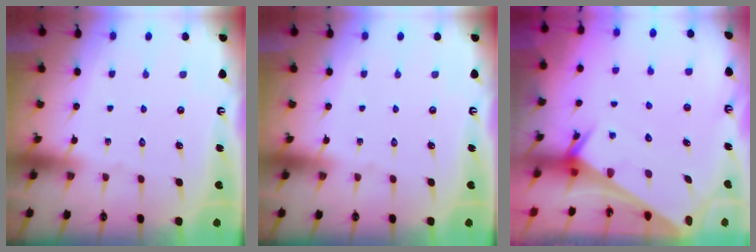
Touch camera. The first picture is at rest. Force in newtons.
{"total": 0.0}
{"total": 2.7, "press": 2.7, "slide": 0.1}